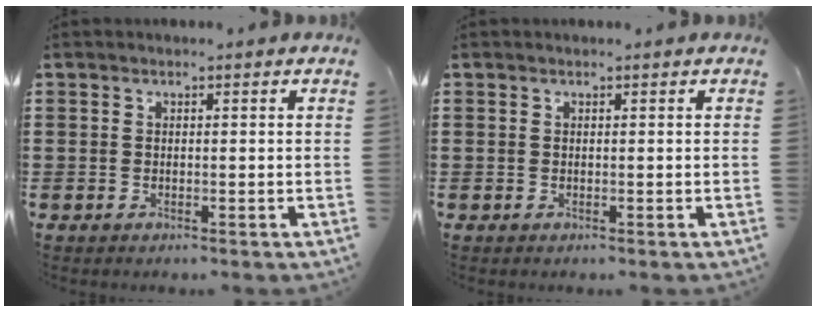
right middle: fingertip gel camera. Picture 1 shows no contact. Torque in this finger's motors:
{"motor_torque": [0.00, 0.00, 0.01, -0.01]}